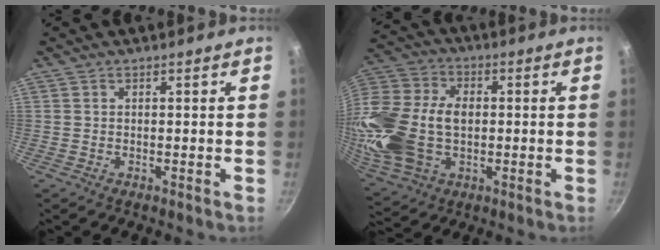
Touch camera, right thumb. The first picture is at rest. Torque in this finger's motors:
{"motor_torque": [2.58, 2.43, 1.64, -1.13, 0.30]}